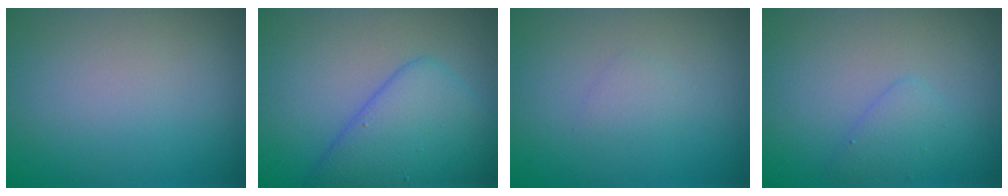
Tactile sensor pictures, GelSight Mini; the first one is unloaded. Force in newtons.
{"total": 5.6, "press": 5.6, "slide": 0.2}
{"total": 0.9, "press": 0.9, "slide": 0.1}
{"total": 1.7, "press": 1.6, "slide": 0.1}